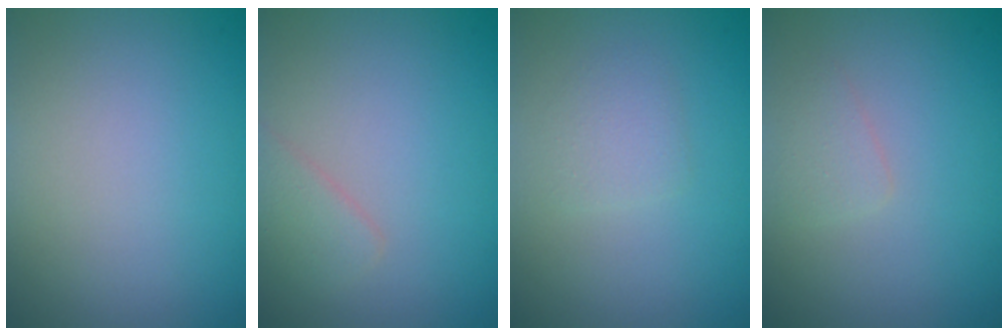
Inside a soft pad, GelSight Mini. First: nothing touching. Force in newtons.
{"total": 1.6, "press": 1.6, "slide": 0.1}
{"total": 1.6, "press": 1.6, "slide": 0.1}
{"total": 1.2, "press": 1.2, "slide": 0.0}